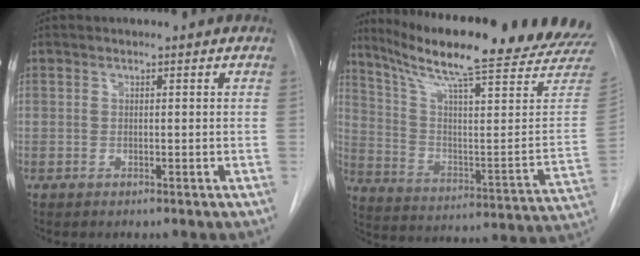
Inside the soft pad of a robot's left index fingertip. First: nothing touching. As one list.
[{"total": 29.3, "force": [25.1, 1.2, 15.1], "torque": [-0.242, -0.090, 0.338]}]